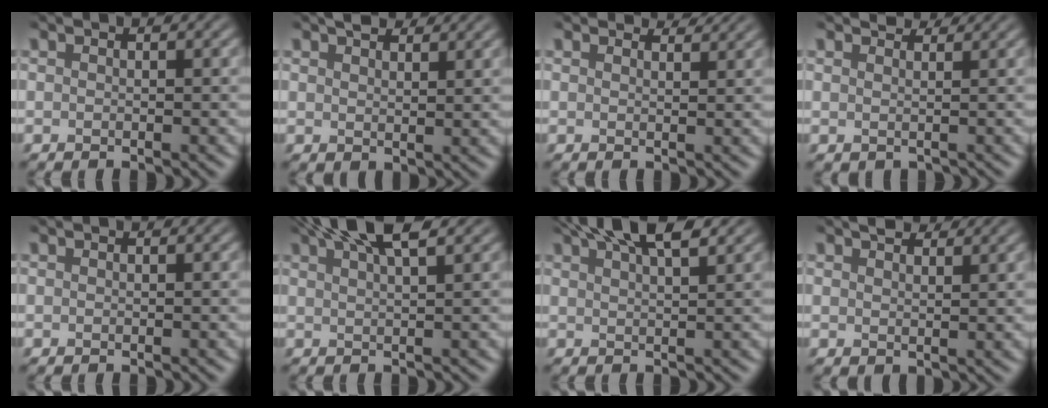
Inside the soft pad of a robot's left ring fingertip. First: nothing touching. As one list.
[{"total": 3.0, "force": [2.2, 1.4, 1.3], "torque": [-0.024, 0.005, 0.041]}, {"total": 2.7, "force": [2.6, 0.2, 0.5], "torque": [-0.017, 0.002, 0.032]}, {"total": 2.2, "force": [1.9, 1.0, 0.5], "torque": [-0.015, -0.003, 0.023]}, {"total": 0.0}, {"total": 5.4, "force": [3.6, 1.1, 3.9], "torque": [-0.046, 0.020, 0.052]}, {"total": 5.9, "force": [4.2, 1.4, 3.9], "torque": [-0.047, 0.021, 0.058]}, {"total": 2.6, "force": [2.0, 1.2, 1.0], "torque": [-0.020, 0.004, 0.037]}]